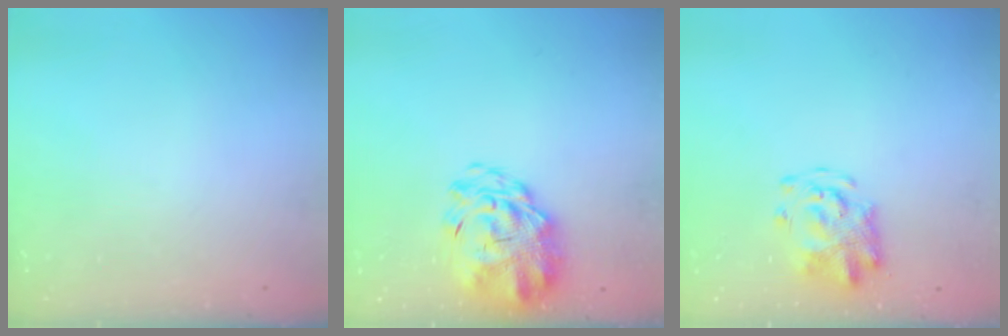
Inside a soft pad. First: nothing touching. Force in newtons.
{"total": 6.4, "press": 6.0, "slide": 2.5}
{"total": 5.1, "press": 5.1, "slide": 0.6}